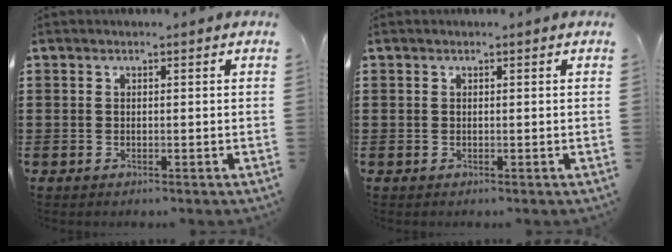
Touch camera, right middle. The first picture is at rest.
{"total": 0.0}